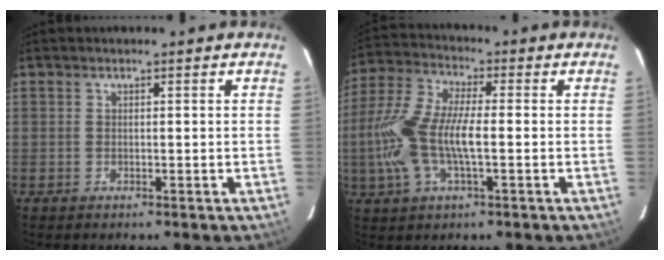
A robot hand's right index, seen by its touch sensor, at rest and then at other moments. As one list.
[{"total": 13.2, "force": [-1.8, 4.8, 12.2], "torque": [-0.269, 0.006, -0.040]}]